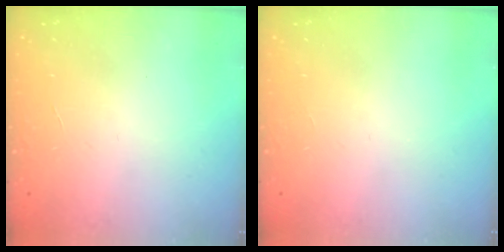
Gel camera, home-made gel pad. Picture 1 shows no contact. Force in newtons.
{"total": 0.0}